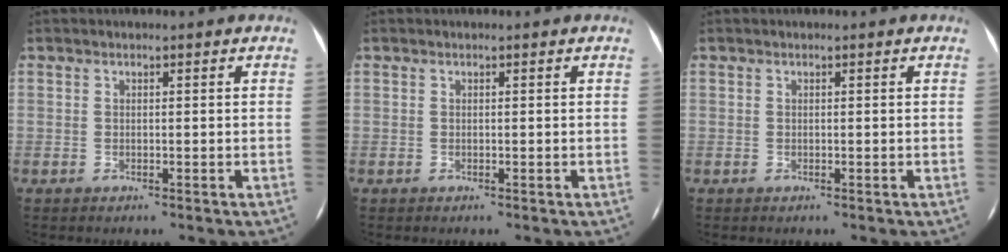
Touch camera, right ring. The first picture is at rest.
{"total": 0.0}
{"total": 0.0}